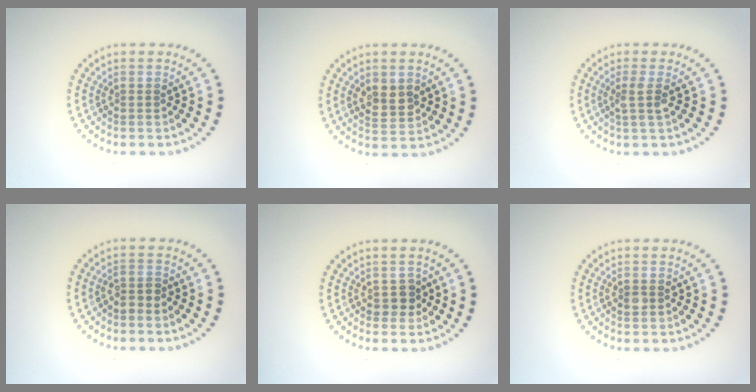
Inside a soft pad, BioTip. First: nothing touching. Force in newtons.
{"total": 2.5, "press": 2.4, "slide": 0.5}
{"total": 1.7, "press": 1.3, "slide": 1.2}
{"total": 1.5, "press": 1.2, "slide": 0.8}
{"total": 1.6, "press": 1.4, "slide": 0.7}
{"total": 0.9, "press": 0.9, "slide": 0.0}